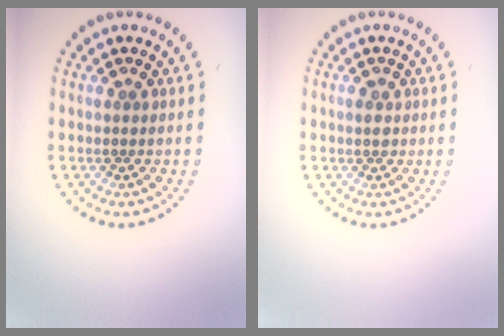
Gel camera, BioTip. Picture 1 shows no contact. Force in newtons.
{"total": 1.0, "press": 1.0, "slide": 0.2}